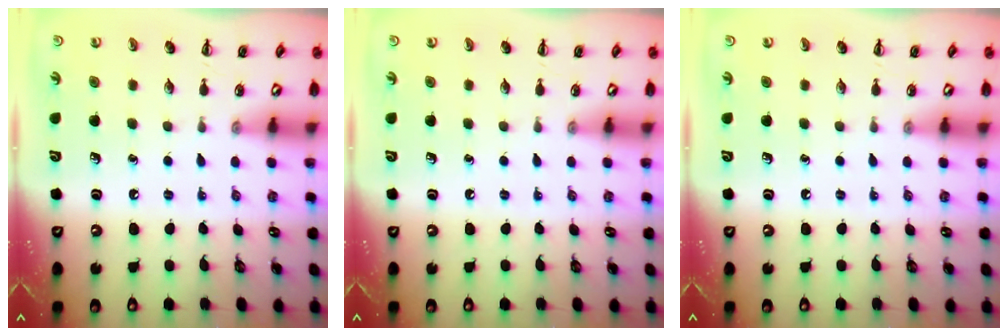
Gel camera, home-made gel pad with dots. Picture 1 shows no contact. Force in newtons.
{"total": 0.0}
{"total": 0.0}